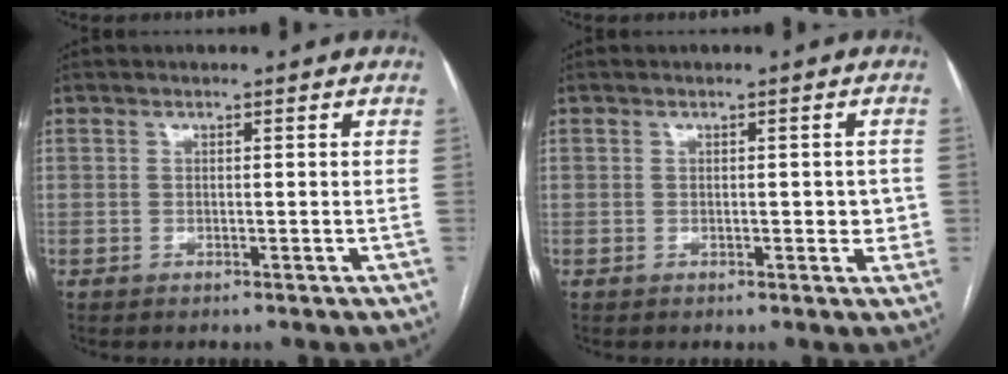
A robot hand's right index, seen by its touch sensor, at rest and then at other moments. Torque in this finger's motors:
{"motor_torque": [0.27, -0.08, 0.02, 0.01]}